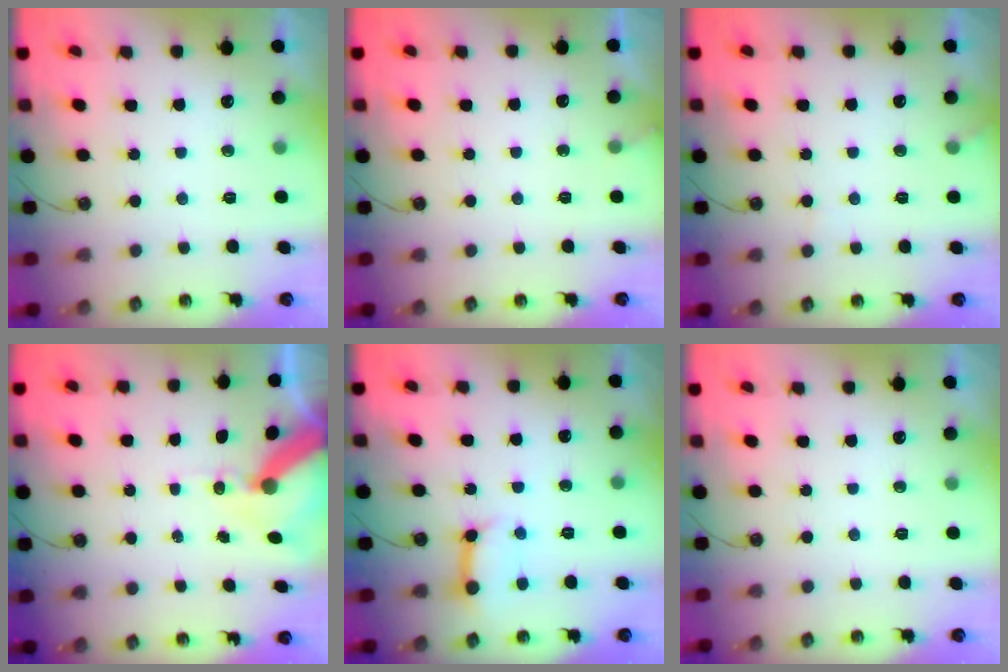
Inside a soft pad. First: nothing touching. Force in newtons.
{"total": 2.8, "press": 2.8, "slide": 0.2}
{"total": 5.2, "press": 5.2, "slide": 0.3}
{"total": 10.3, "press": 10.2, "slide": 1.5}
{"total": 9.7, "press": 9.6, "slide": 1.0}
{"total": 0.0}